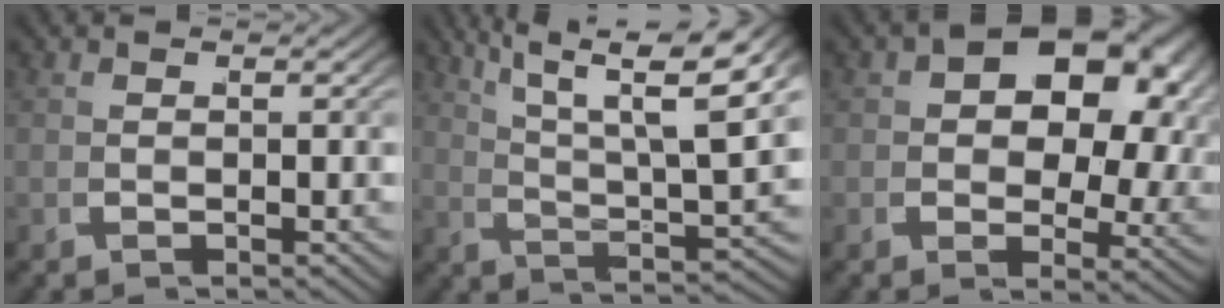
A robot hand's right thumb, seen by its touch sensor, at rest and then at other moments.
{"total": 10.1, "force": [3.8, 4.6, 8.2], "torque": [-0.129, -0.019, 0.069]}
{"total": 8.8, "force": [2.0, 5.4, 6.7], "torque": [-0.105, -0.016, 0.037]}